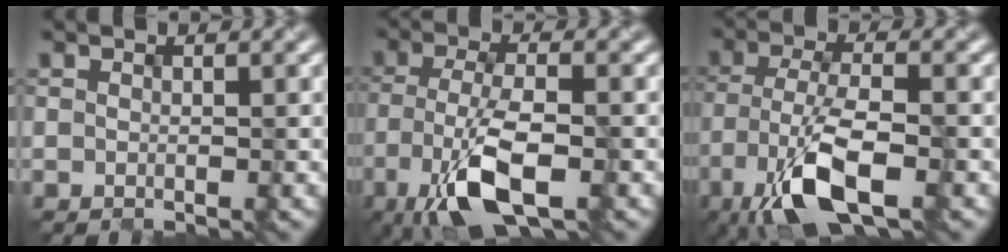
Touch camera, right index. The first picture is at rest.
{"total": 6.9, "force": [-3.2, 2.2, 5.7], "torque": [-0.118, -0.002, -0.061]}
{"total": 7.4, "force": [-4.2, 2.3, 5.7], "torque": [-0.118, -0.003, -0.080]}